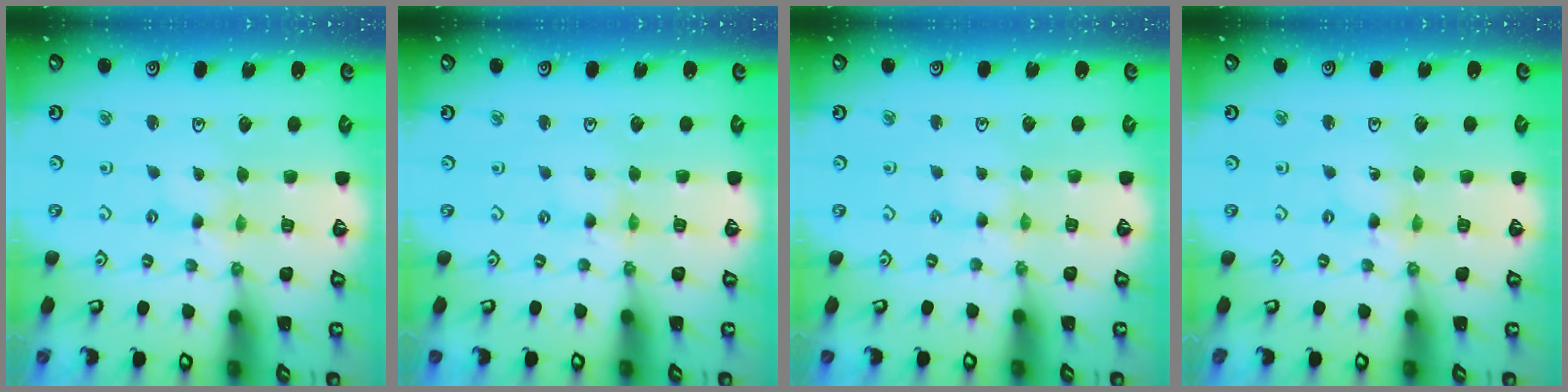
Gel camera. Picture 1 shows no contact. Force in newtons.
{"total": 0.6, "press": 0.6, "slide": 0.2}
{"total": 1.9, "press": 1.9, "slide": 0.4}
{"total": 1.4, "press": 1.4, "slide": 0.1}